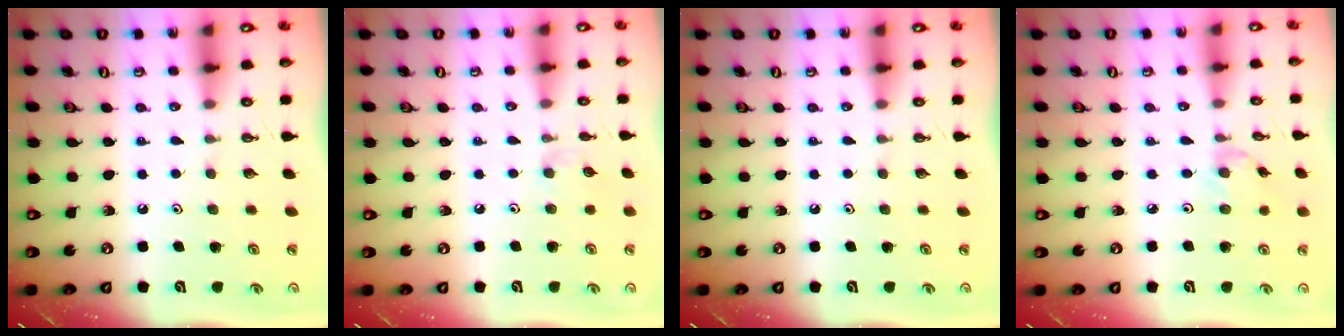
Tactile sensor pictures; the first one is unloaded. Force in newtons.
{"total": 2.6, "press": 2.5, "slide": 0.4}
{"total": 0.0}
{"total": 1.4, "press": 1.4, "slide": 0.3}